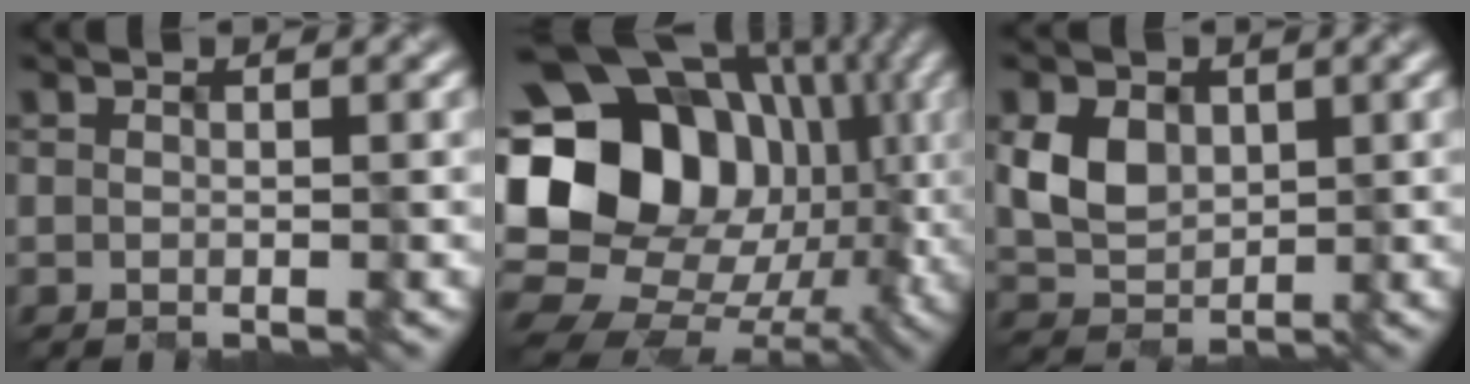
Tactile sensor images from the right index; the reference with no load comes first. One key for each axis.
{"total": 18.9, "fx": 2.5, "fy": 15.1, "fz": 11.1, "tx": -0.192, "ty": 0.023, "tz": 0.046}
{"total": 3.8, "fx": 0.8, "fy": 3.1, "fz": 2.1, "tx": -0.053, "ty": -0.003, "tz": 0.017}